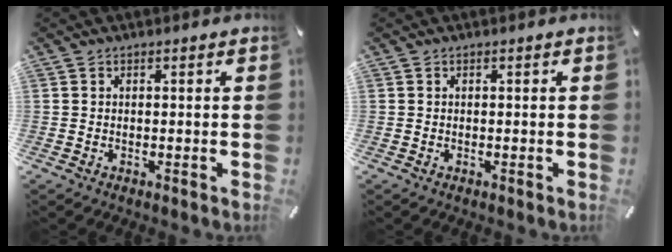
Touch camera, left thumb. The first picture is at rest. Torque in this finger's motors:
{"motor_torque": [0.00, 0.01, -0.01, 0.01, 0.00]}